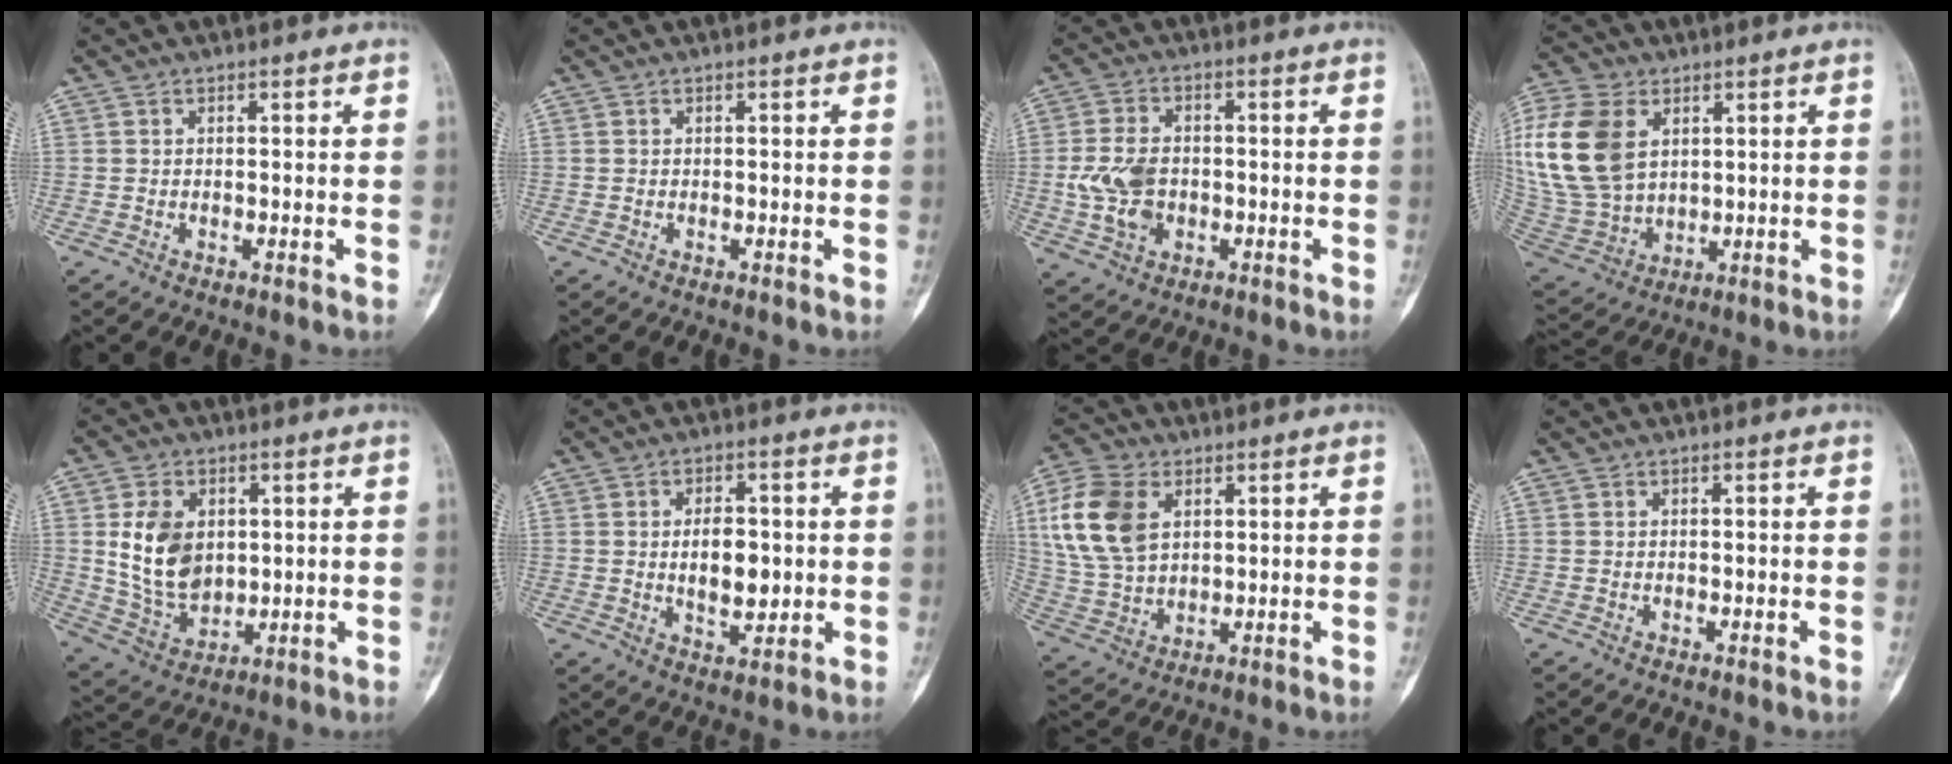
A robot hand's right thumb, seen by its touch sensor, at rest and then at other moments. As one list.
[{"total": 0.0}, {"total": 8.5, "force": [-1.1, 6.1, 5.8], "torque": [-0.105, 0.006, -0.017]}, {"total": 20.5, "force": [5.5, 14.2, 13.7], "torque": [-0.307, -0.011, 0.115]}, {"total": 12.4, "force": [2.1, 9.0, 8.3], "torque": [-0.125, -0.016, 0.056]}, {"total": 7.9, "force": [0.2, 4.6, 6.5], "torque": [-0.079, -0.005, 0.010]}, {"total": 14.2, "force": [4.2, 9.5, 9.6], "torque": [-0.191, -0.004, 0.086]}, {"total": 0.0}]